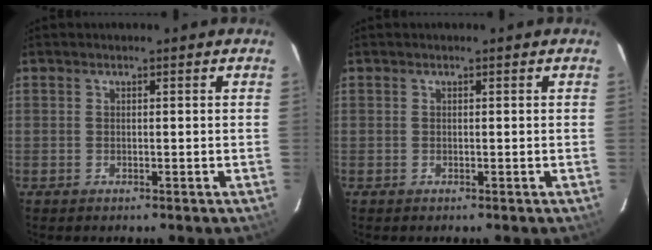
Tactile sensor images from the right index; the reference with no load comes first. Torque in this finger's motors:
{"motor_torque": [0.00, 0.00, 0.00, 0.00]}